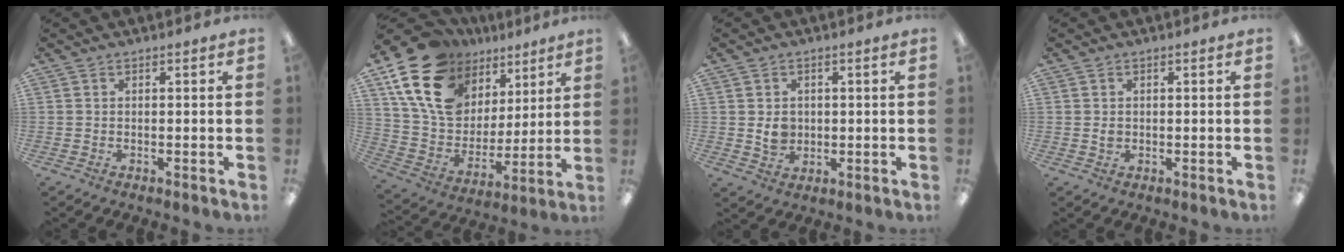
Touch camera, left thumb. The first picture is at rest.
{"total": 21.3, "force": [11.6, 14.4, 10.4], "torque": [-0.203, -0.049, 0.220]}
{"total": 4.2, "force": [0.3, 3.5, 2.2], "torque": [-0.029, 0.001, 0.005]}
{"total": 1.3, "force": [0.1, 1.0, 0.8], "torque": [-0.016, 0.004, 0.001]}